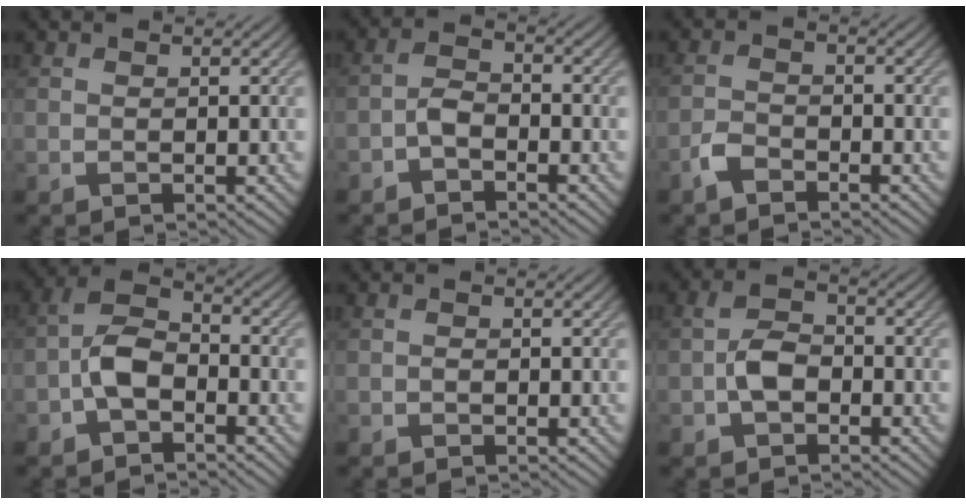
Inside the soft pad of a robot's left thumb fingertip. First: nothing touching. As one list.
[{"total": 2.7, "force": [-1.8, 1.3, 1.7], "torque": [-0.031, 0.009, -0.043]}, {"total": 2.7, "force": [-2.1, 1.1, 1.2], "torque": [-0.026, 0.002, -0.050]}, {"total": 5.5, "force": [-2.5, 3.0, 3.8], "torque": [-0.073, 0.013, -0.061]}, {"total": 0.6, "force": [-0.3, 0.4, 0.4], "torque": [-0.007, 0.000, -0.007]}, {"total": 4.0, "force": [-1.4, 2.6, 2.7], "torque": [-0.058, 0.007, -0.032]}]